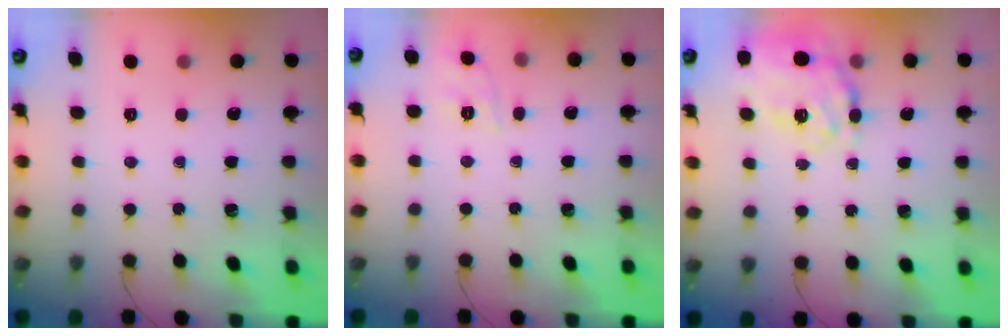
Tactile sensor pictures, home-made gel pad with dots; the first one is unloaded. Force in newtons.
{"total": 1.8, "press": 0.5, "slide": 1.7}
{"total": 22.6, "press": 22.3, "slide": 3.4}